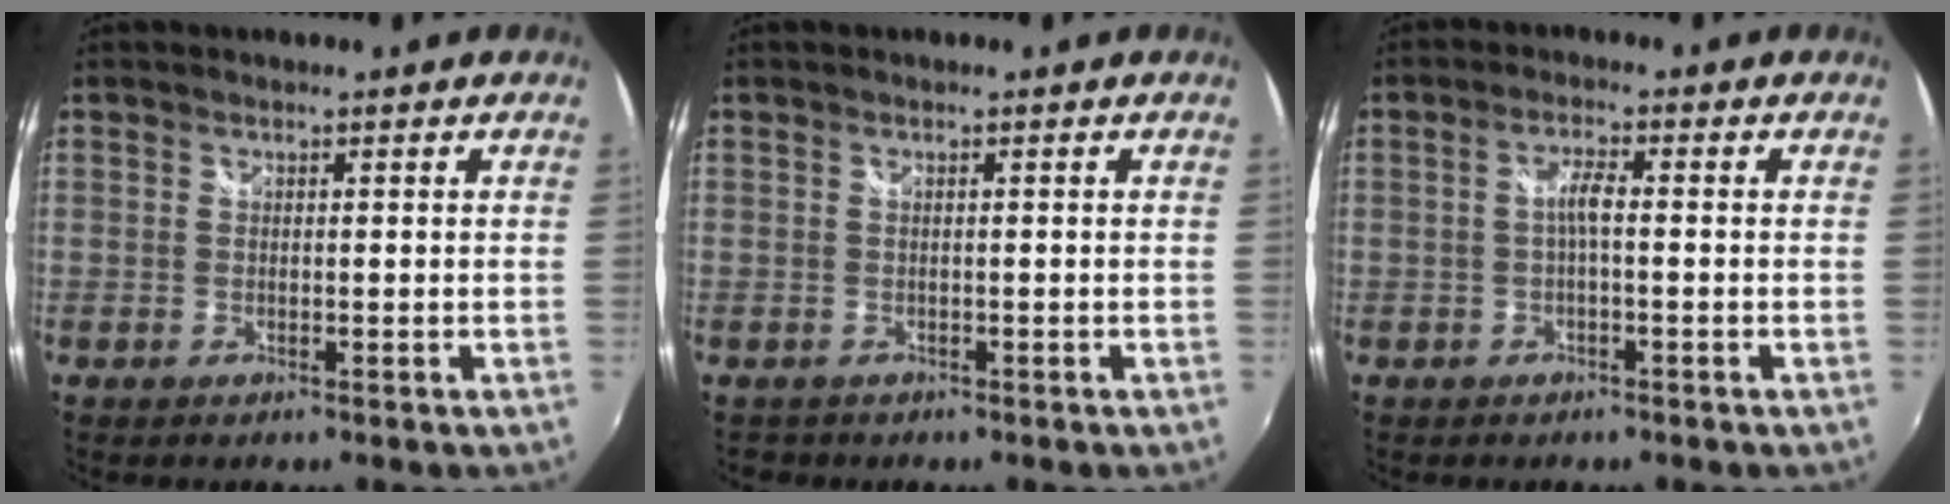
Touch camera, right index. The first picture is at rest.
{"total": 1.0, "force": [-0.6, 0.8, 0.2], "torque": [-0.008, -0.001, -0.006]}
{"total": 2.5, "force": [-0.5, 0.3, 2.5], "torque": [-0.049, 0.006, -0.009]}